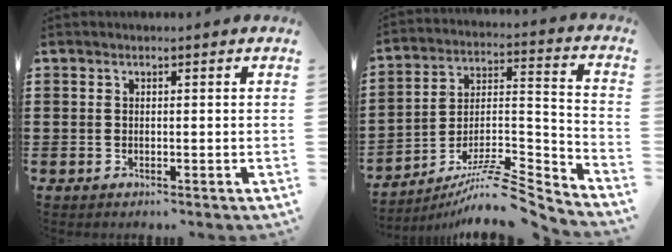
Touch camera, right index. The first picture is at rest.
{"total": 8.8, "force": [-7.1, 1.6, 4.9], "torque": [-0.076, 0.007, -0.137]}